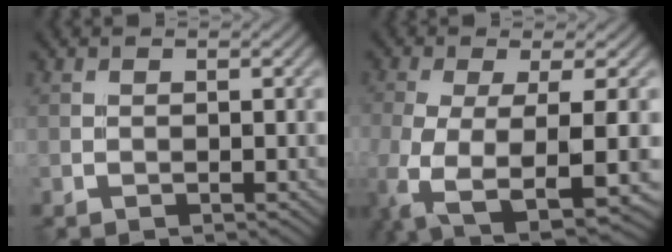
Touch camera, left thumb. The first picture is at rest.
{"total": 11.6, "force": [-4.4, 3.8, 10.0], "torque": [-0.219, -0.043, -0.059]}